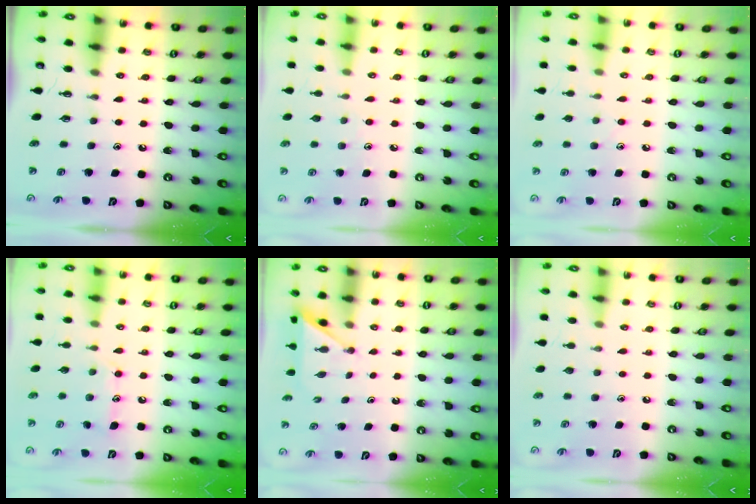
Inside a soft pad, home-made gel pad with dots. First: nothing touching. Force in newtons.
{"total": 5.4, "press": 5.3, "slide": 0.7}
{"total": 6.1, "press": 6.0, "slide": 0.6}
{"total": 9.6, "press": 9.6, "slide": 0.5}
{"total": 2.9, "press": 2.9, "slide": 0.2}
{"total": 0.0}